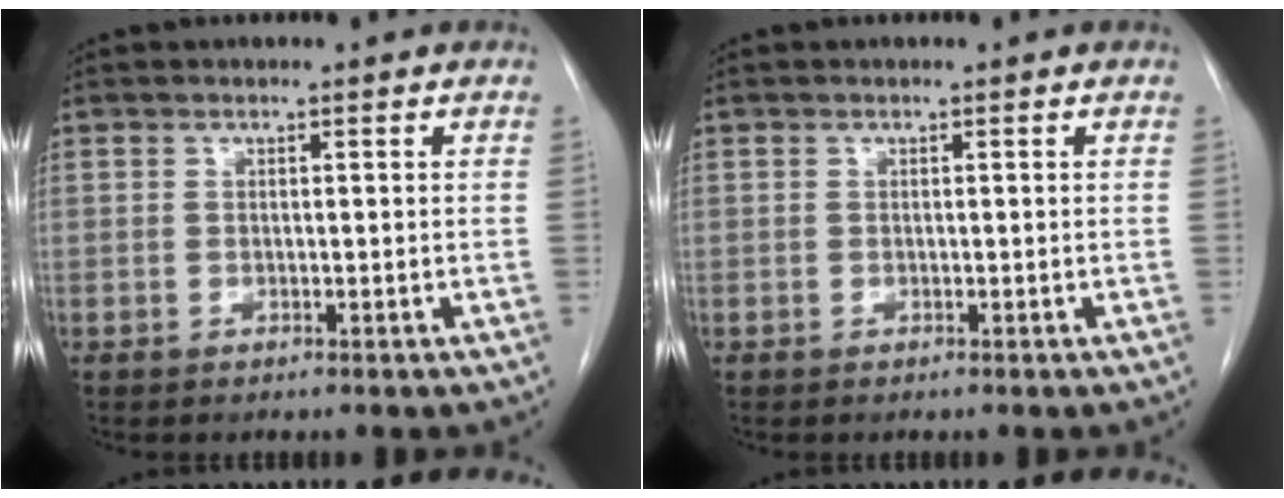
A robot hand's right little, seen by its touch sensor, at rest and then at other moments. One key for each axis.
{"total": 0.0}